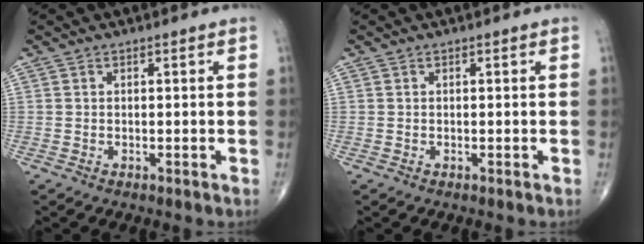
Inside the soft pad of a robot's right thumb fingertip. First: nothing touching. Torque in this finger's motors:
{"motor_torque": [-0.38, 0.06, -0.09, -0.17, -0.01]}